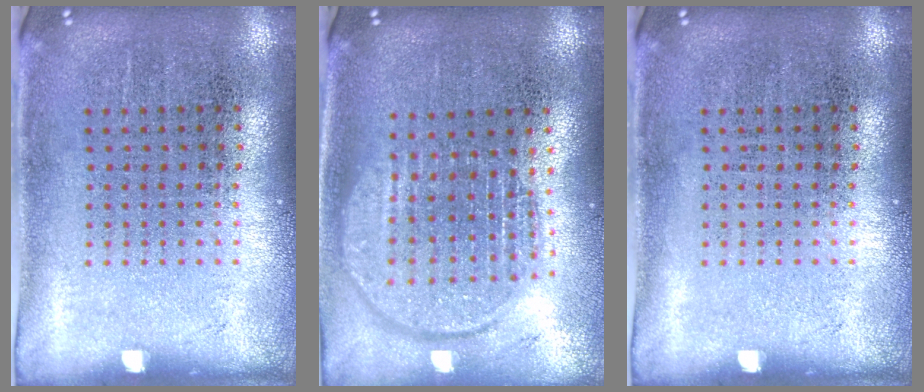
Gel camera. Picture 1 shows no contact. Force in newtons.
{"total": 1.9, "press": 1.7, "slide": 1.0}
{"total": 0.0}